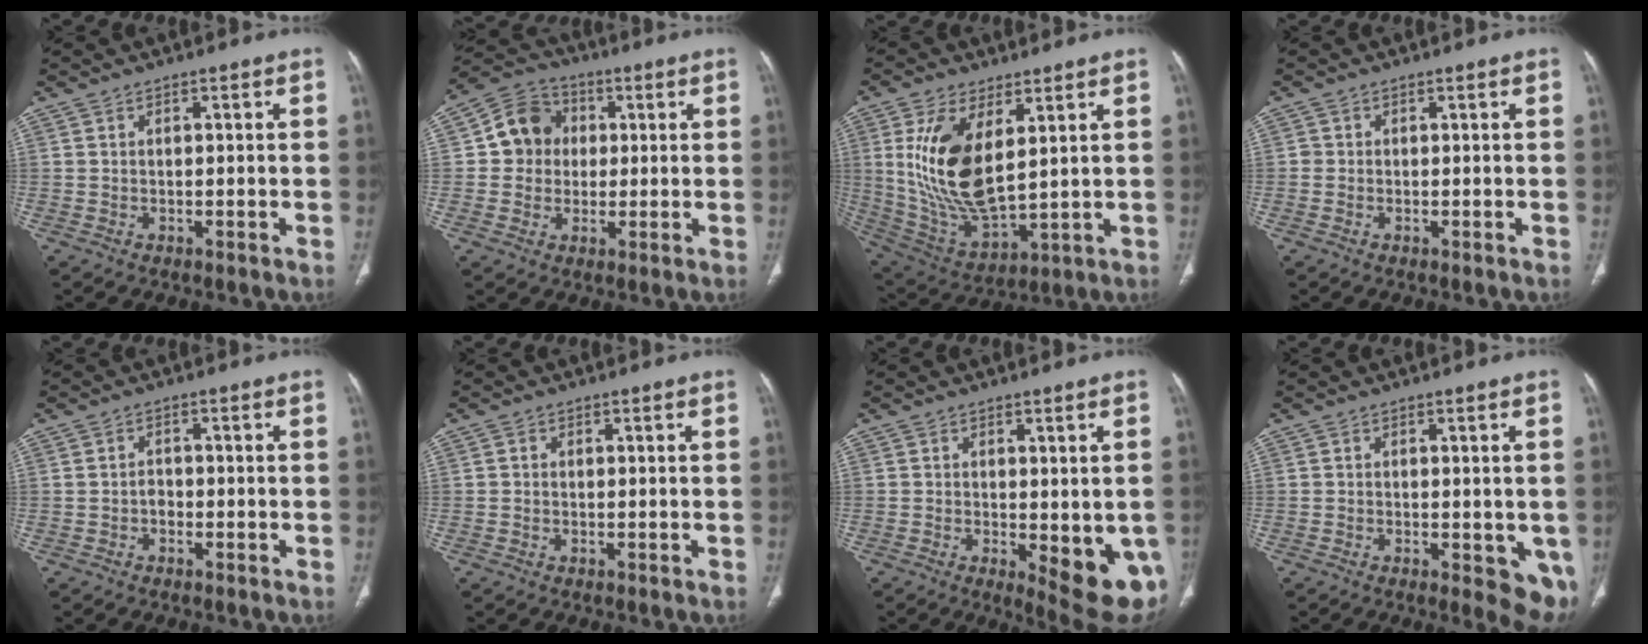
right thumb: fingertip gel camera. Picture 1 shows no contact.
{"total": 9.5, "force": [1.0, 8.7, 3.6], "torque": [-0.031, 0.014, 0.007]}
{"total": 16.6, "force": [4.6, 7.7, 13.9], "torque": [-0.274, -0.025, 0.107]}
{"total": 0.7, "force": [-0.1, 0.7, 0.1], "torque": [0.002, 0.004, -0.003]}
{"total": 1.5, "force": [-0.6, 1.2, 0.7], "torque": [-0.008, 0.006, -0.013]}
{"total": 0.6, "force": [0.0, 0.6, 0.2], "torque": [-0.001, 0.002, -0.002]}
{"total": 11.3, "force": [-2.9, 4.2, 10.1], "torque": [-0.112, -0.020, -0.025]}
{"total": 7.4, "force": [-1.8, 2.9, 6.6], "torque": [-0.064, -0.013, -0.020]}